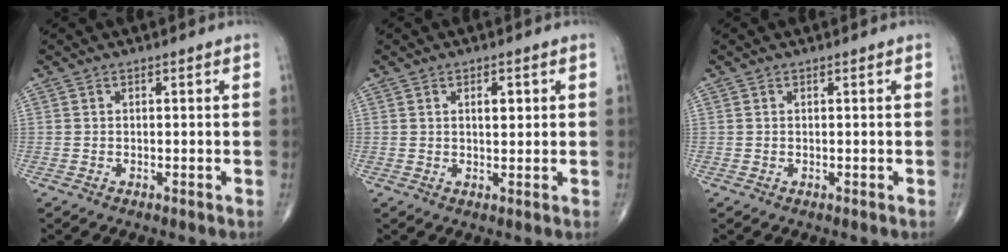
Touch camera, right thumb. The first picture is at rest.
{"total": 2.7, "force": [0.9, 1.4, 2.2], "torque": [-0.025, -0.004, 0.013]}
{"total": 0.0}